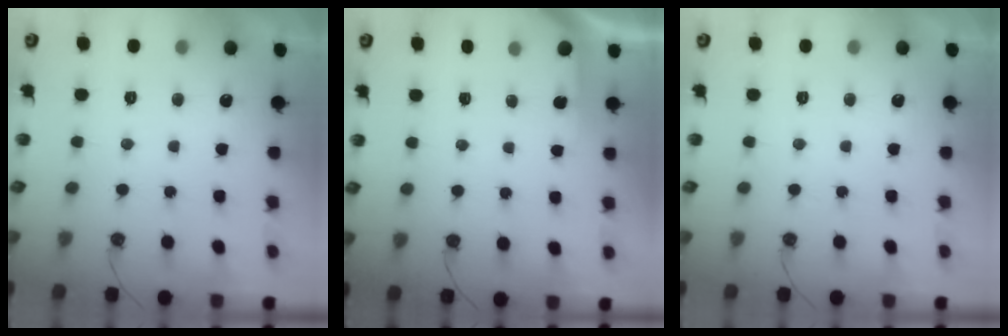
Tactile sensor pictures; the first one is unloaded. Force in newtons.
{"total": 2.5, "press": 2.5, "slide": 0.3}
{"total": 0.0}